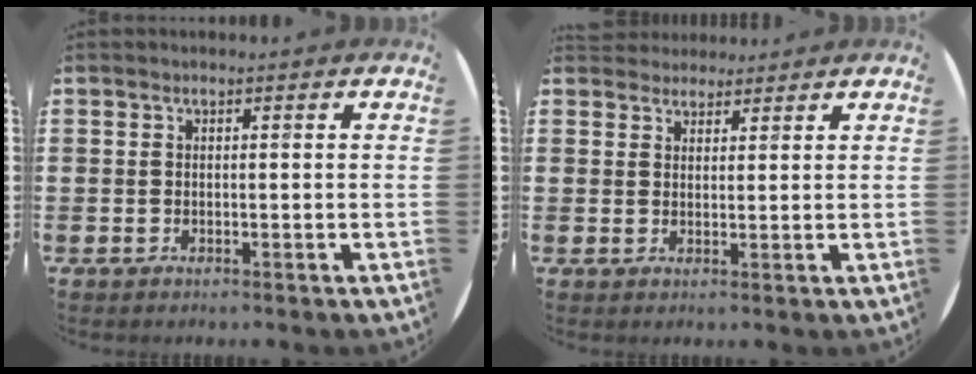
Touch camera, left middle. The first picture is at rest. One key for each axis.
{"total": 2.5, "fx": 2.3, "fy": 0.9, "fz": -0.2, "tx": 0.000, "ty": 0.002, "tz": 0.045}